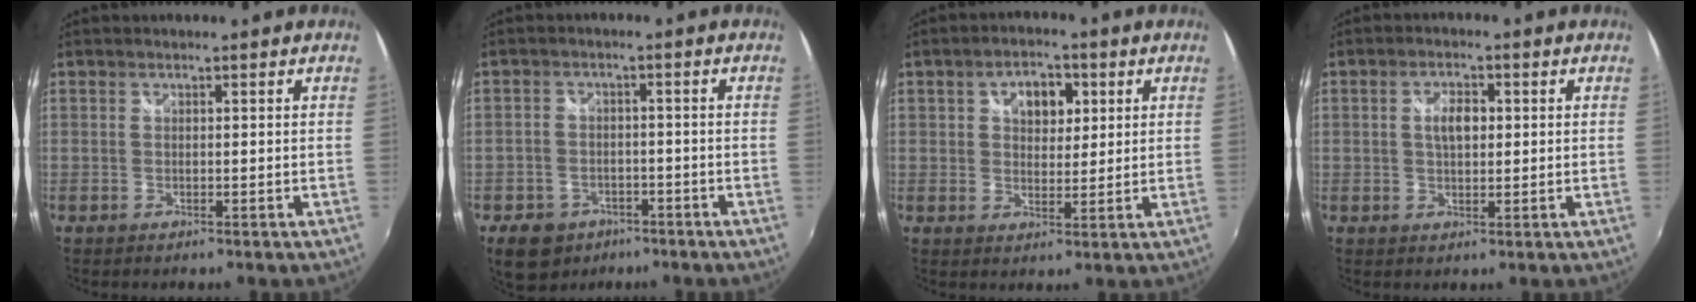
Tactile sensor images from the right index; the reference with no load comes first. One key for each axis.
{"total": 9.3, "fx": -5.7, "fy": 6.6, "fz": 3.1, "tx": -0.093, "ty": 0.007, "tz": -0.082}
{"total": 6.5, "fx": 2.2, "fy": 4.4, "fz": 4.3, "tx": -0.063, "ty": 0.016, "tz": 0.036}
{"total": 4.3, "fx": 0.7, "fy": 2.3, "fz": 3.5, "tx": -0.061, "ty": 0.007, "tz": 0.012}